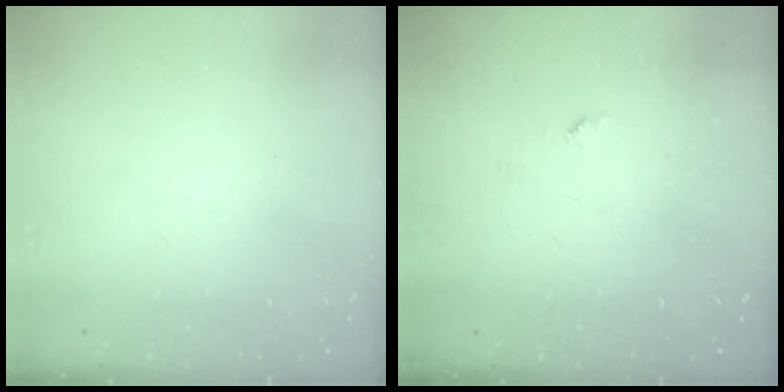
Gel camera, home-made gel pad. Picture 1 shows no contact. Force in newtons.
{"total": 4.3, "press": 4.3, "slide": 0.5}